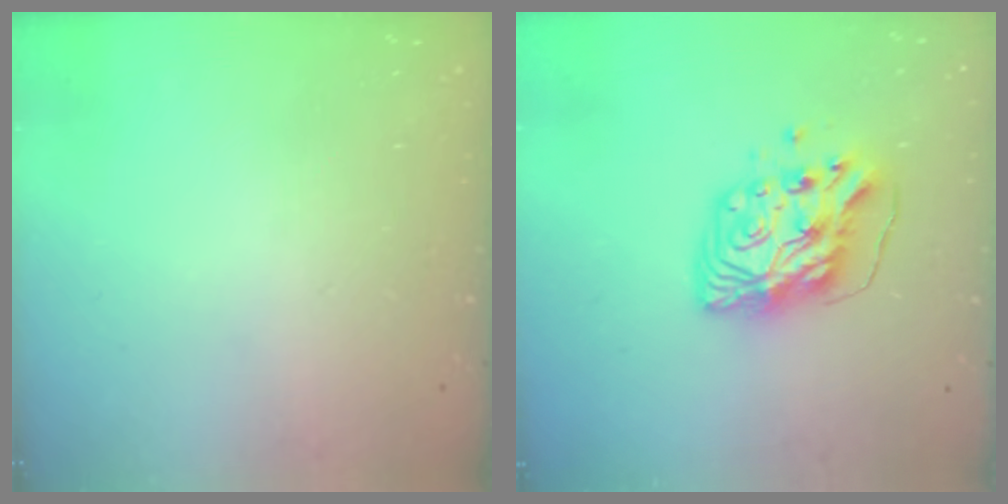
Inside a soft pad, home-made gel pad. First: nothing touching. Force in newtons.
{"total": 10.0, "press": 9.9, "slide": 1.4}